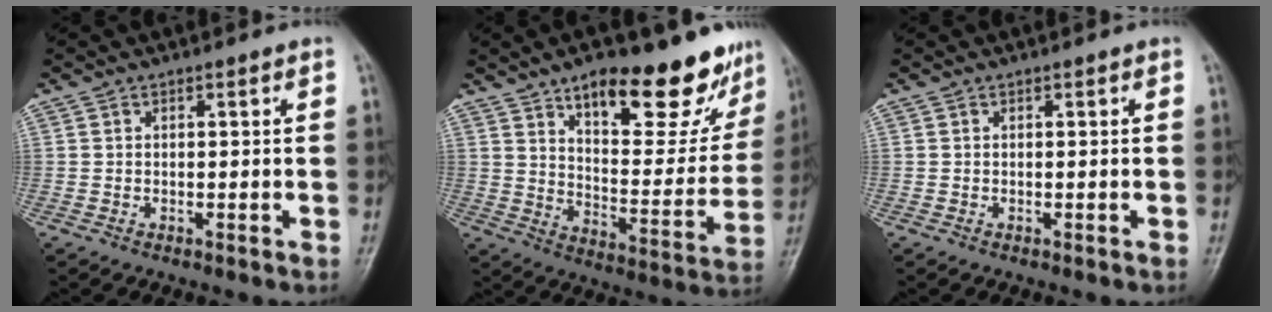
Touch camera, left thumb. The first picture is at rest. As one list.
[{"total": 21.7, "force": [14.6, 8.2, 13.9], "torque": [-0.137, -0.071, 0.217]}, {"total": 0.0}]